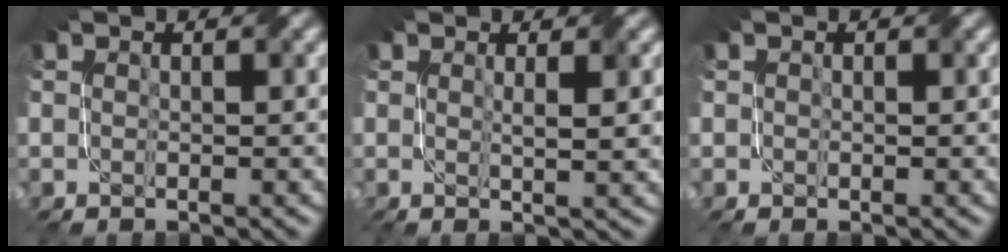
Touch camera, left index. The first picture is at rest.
{"total": 2.5, "force": [0.6, 0.4, 2.3], "torque": [-0.030, 0.001, 0.007]}
{"total": 0.7, "force": [0.3, 0.4, 0.4], "torque": [-0.005, 0.000, 0.005]}